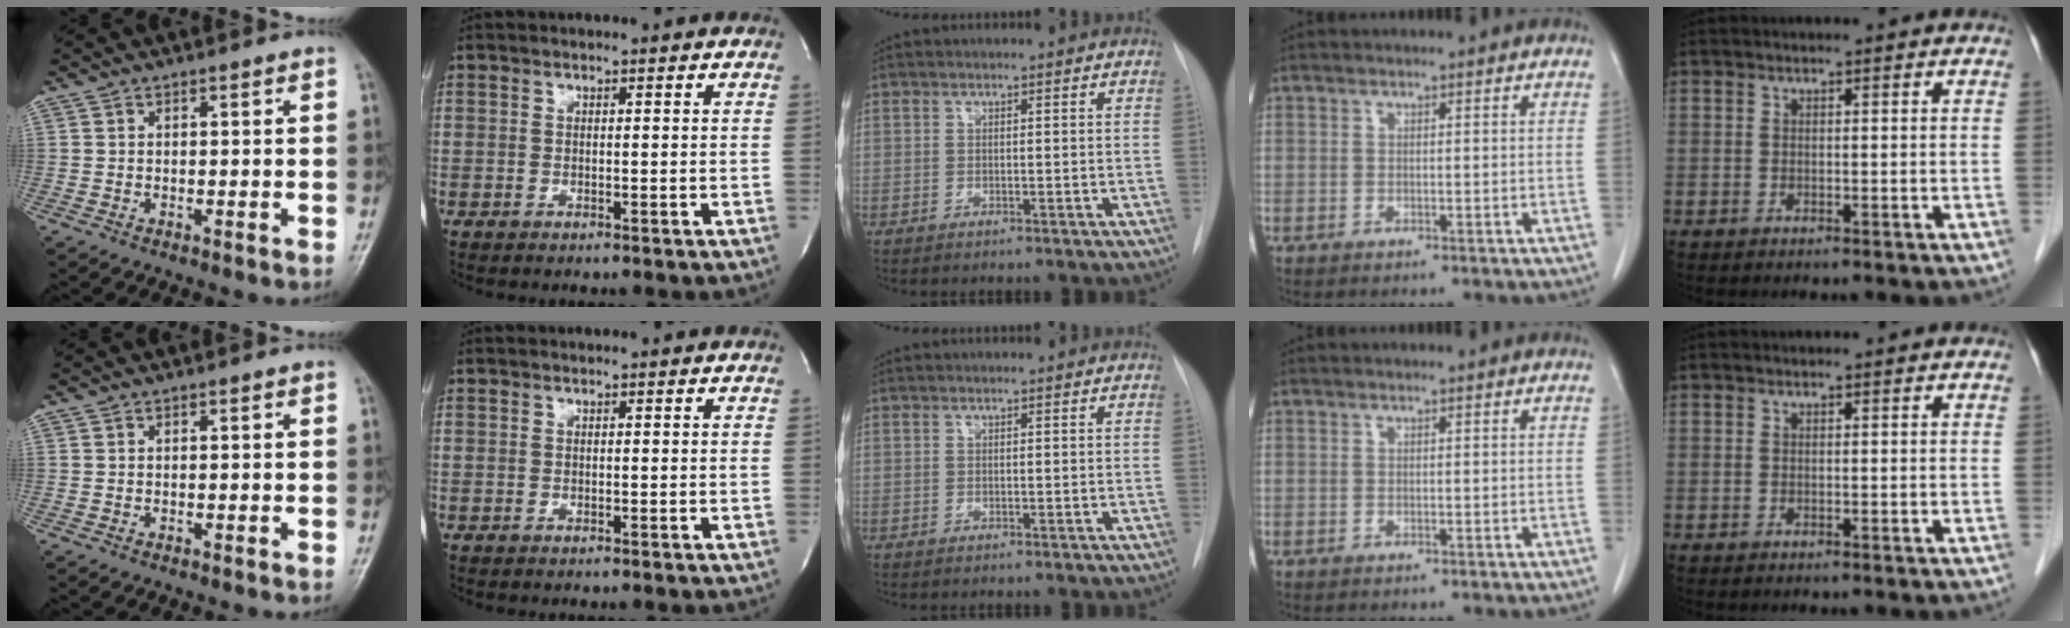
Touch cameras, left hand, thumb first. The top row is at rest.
{}